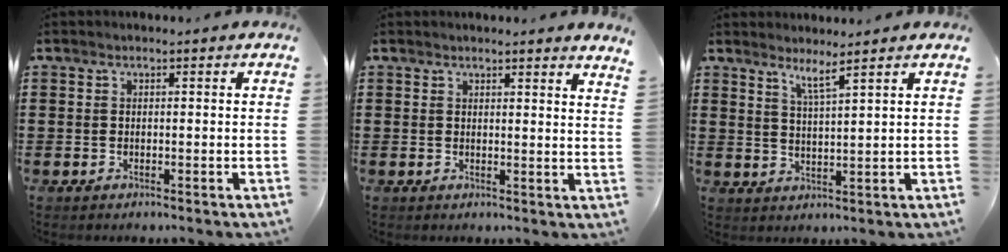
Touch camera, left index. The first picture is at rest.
{"total": 1.8, "force": [1.7, -0.5, 0.5], "torque": [-0.013, -0.006, 0.031]}
{"total": 3.3, "force": [2.8, -0.4, 1.8], "torque": [-0.043, -0.007, 0.049]}